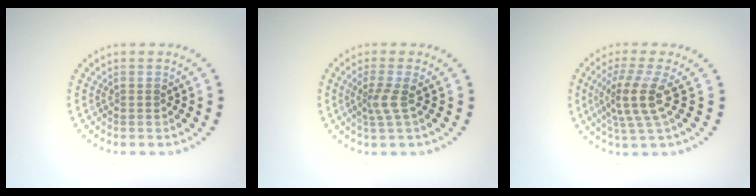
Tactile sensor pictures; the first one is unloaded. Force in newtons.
{"total": 2.0, "press": 1.3, "slide": 1.5}
{"total": 3.8, "press": 2.9, "slide": 2.4}